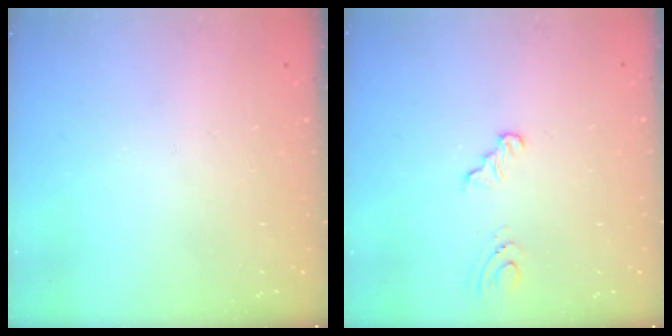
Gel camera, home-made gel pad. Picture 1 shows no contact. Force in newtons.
{"total": 3.6, "press": 3.2, "slide": 1.7}